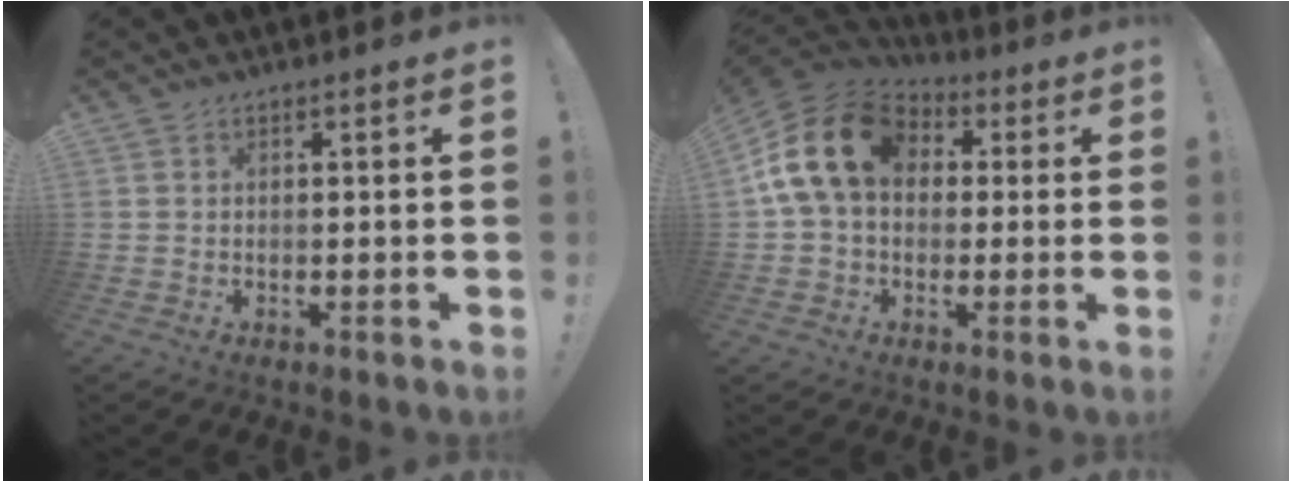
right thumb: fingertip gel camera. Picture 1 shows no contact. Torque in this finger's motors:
{"motor_torque": [2.50, 2.51, 0.18, 0.12, 0.13]}